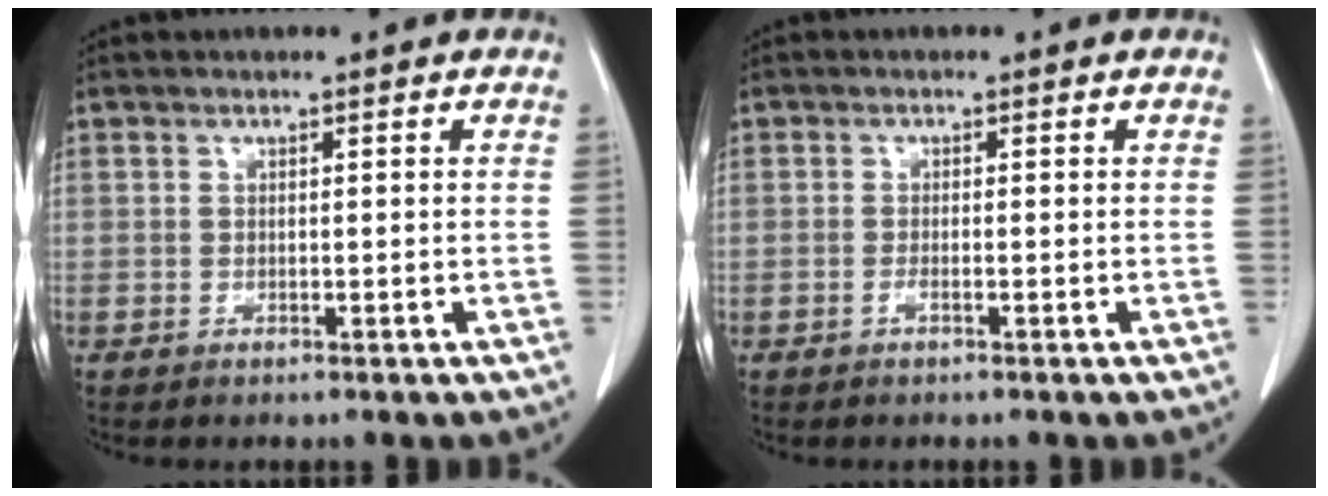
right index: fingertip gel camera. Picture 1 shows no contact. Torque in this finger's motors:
{"motor_torque": [0.13, -0.06, 0.02, 0.02]}